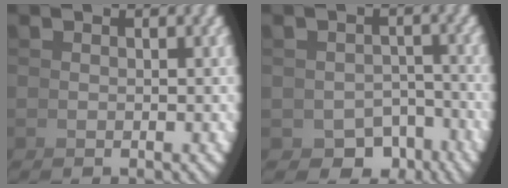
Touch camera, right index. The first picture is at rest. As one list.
[{"total": 6.6, "force": [-4.3, 4.5, 2.0], "torque": [-0.010, -0.026, -0.068]}]